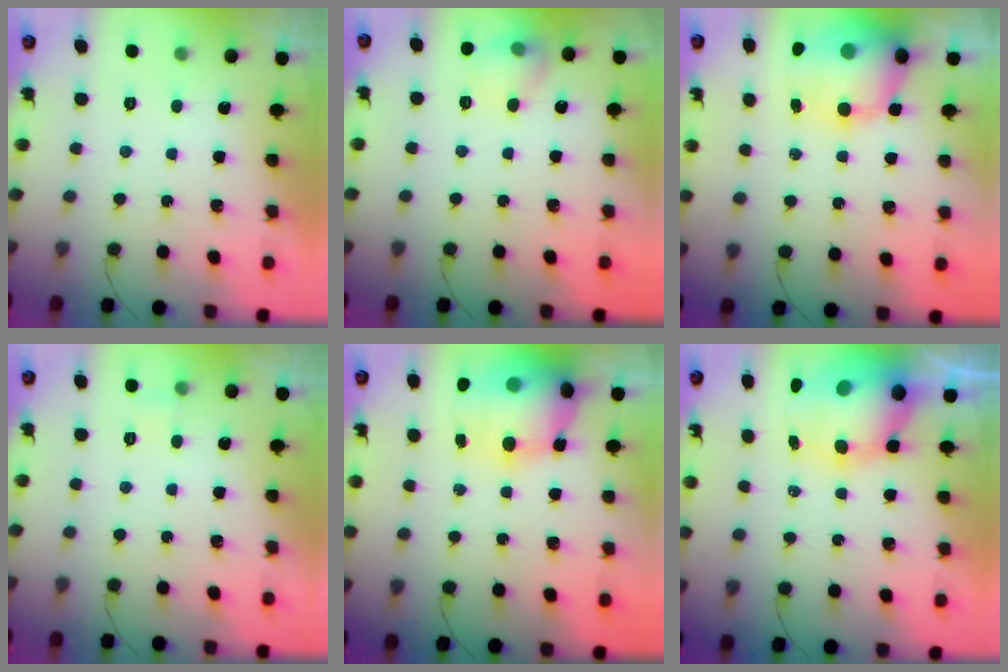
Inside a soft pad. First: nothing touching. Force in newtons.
{"total": 9.6, "press": 9.5, "slide": 1.3}
{"total": 13.7, "press": 13.3, "slide": 3.2}
{"total": 3.1, "press": 3.0, "slide": 0.8}
{"total": 19.1, "press": 17.0, "slide": 8.7}
{"total": 10.6, "press": 10.2, "slide": 2.9}